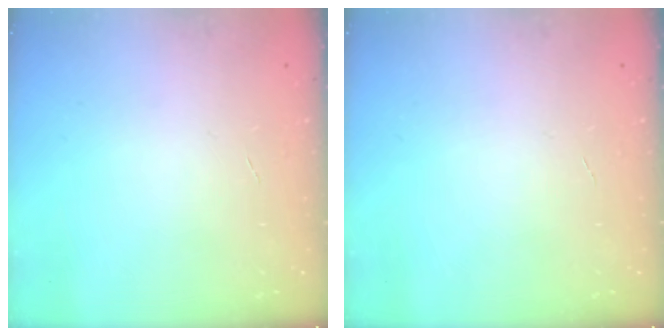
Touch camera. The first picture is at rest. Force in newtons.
{"total": 0.0}